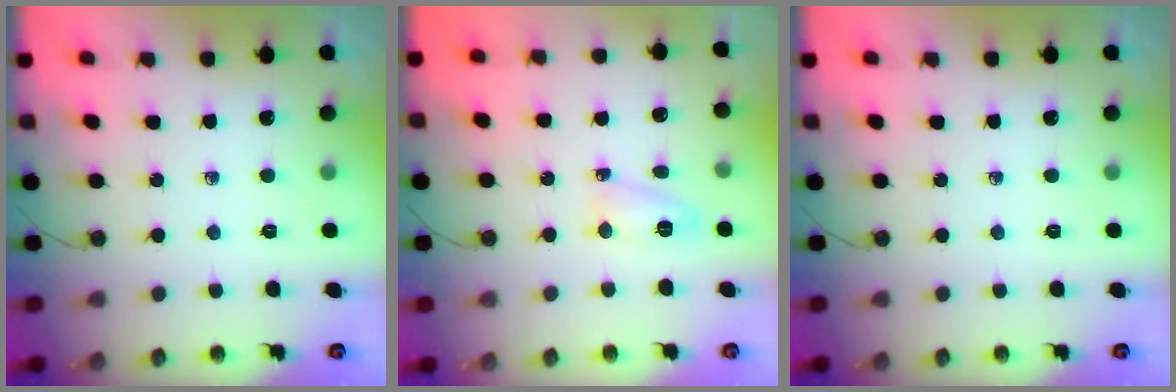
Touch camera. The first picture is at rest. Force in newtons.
{"total": 6.2, "press": 6.2, "slide": 0.5}
{"total": 0.0}